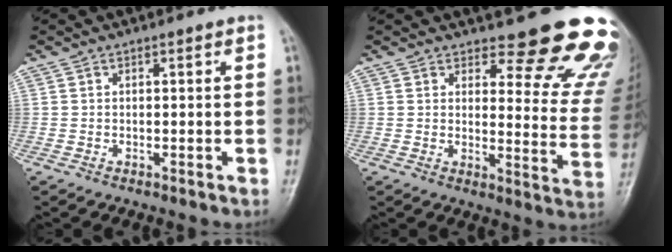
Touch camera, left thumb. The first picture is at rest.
{"total": 17.3, "force": [15.0, 5.5, 6.7], "torque": [-0.016, -0.129, 0.158]}